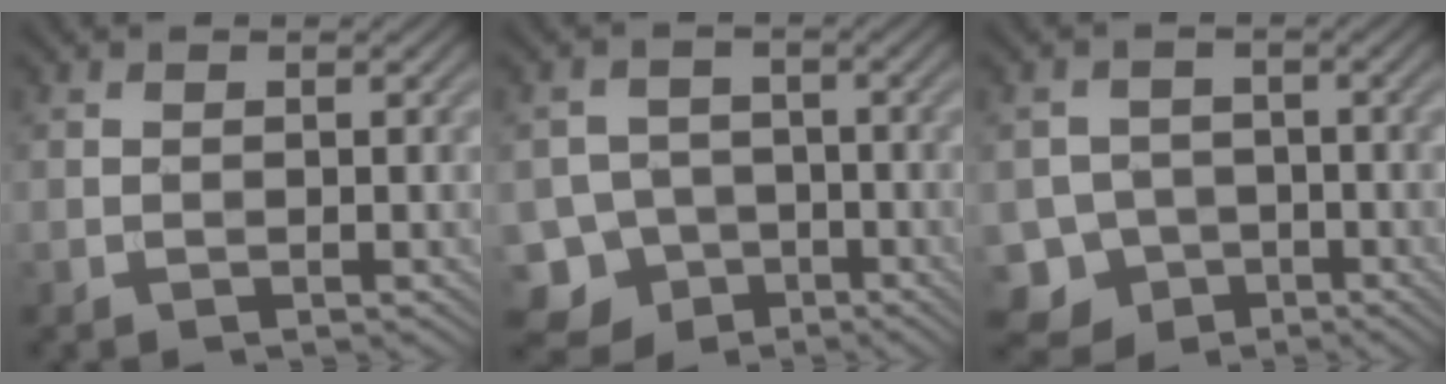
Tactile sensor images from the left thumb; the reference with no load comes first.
{"total": 8.7, "force": [-4.9, 7.0, 1.7], "torque": [-0.037, -0.021, -0.102]}
{"total": 7.1, "force": [-3.9, 5.8, 1.3], "torque": [-0.022, -0.018, -0.082]}